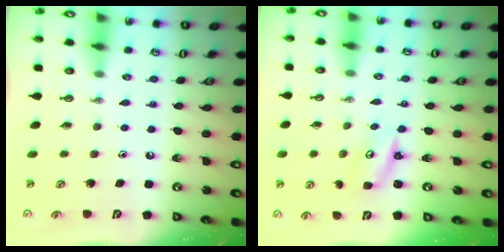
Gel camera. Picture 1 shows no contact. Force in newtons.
{"total": 2.6, "press": 2.6, "slide": 0.2}